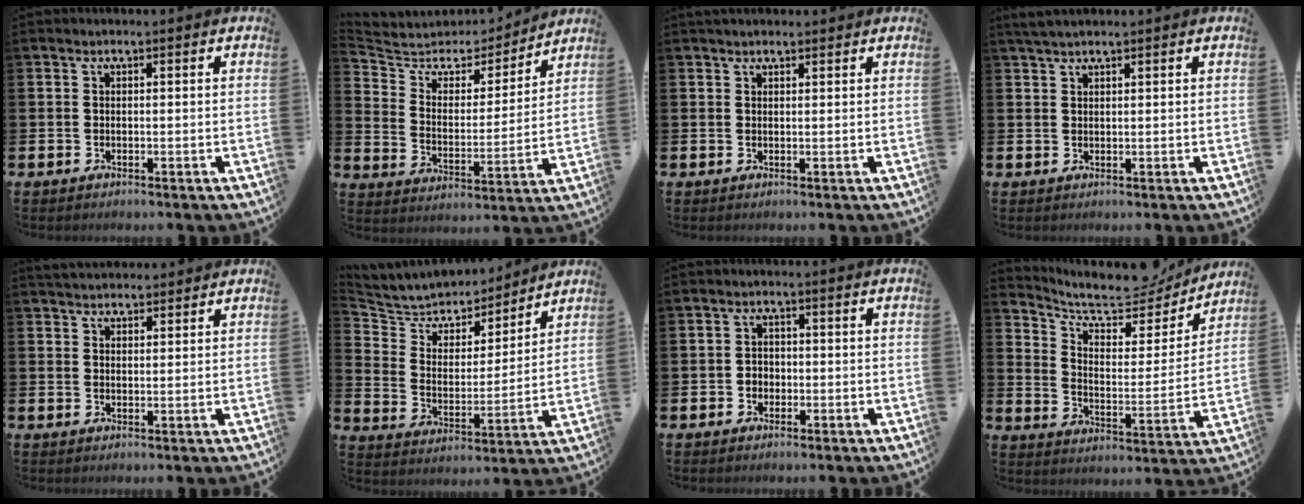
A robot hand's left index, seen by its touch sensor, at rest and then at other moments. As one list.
[{"total": 6.0, "force": [5.1, 2.9, 0.9], "torque": [-0.060, -0.042, 0.086]}, {"total": 1.4, "force": [1.3, 0.4, 0.3], "torque": [0.000, 0.002, 0.022]}, {"total": 2.2, "force": [1.9, 0.4, 1.0], "torque": [-0.022, 0.003, 0.035]}, {"total": 3.2, "force": [3.1, 0.8, 0.1], "torque": [-0.001, -0.011, 0.056]}, {"total": 7.1, "force": [6.7, 2.5, 0.1], "torque": [-0.055, -0.054, 0.118]}, {"total": 1.8, "force": [-0.5, 1.6, 0.5], "torque": [-0.004, 0.003, -0.015]}, {"total": 9.0, "force": [8.3, 2.5, 2.6], "torque": [-0.082, -0.065, 0.141]}]